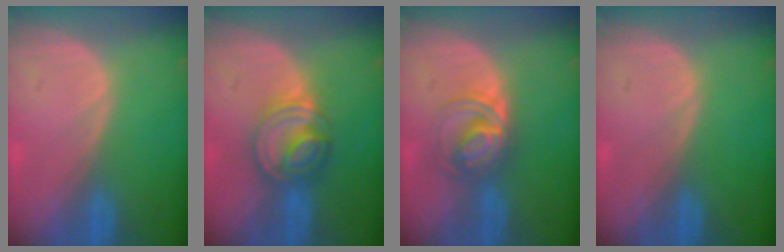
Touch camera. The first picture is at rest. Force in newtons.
{"total": 7.0, "press": 6.3, "slide": 3.1}
{"total": 6.0, "press": 5.6, "slide": 2.1}
{"total": 0.0}